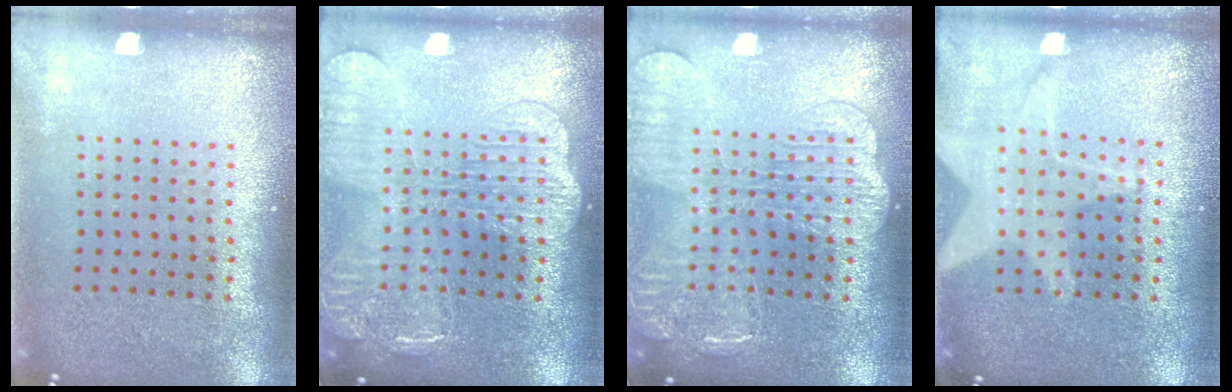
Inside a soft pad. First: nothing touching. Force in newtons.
{"total": 2.6, "press": 2.6, "slide": 0.3}
{"total": 2.4, "press": 2.3, "slide": 0.5}
{"total": 1.3, "press": 1.3, "slide": 0.3}